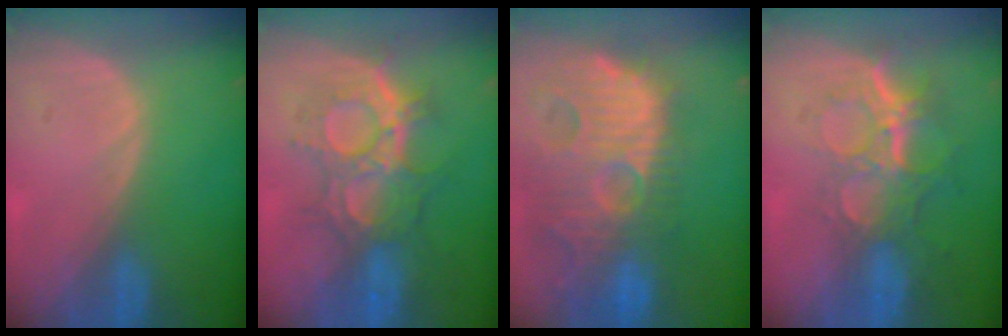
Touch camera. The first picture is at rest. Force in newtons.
{"total": 9.4, "press": 9.4, "slide": 0.6}
{"total": 14.6, "press": 12.5, "slide": 7.5}
{"total": 9.2, "press": 7.7, "slide": 5.0}